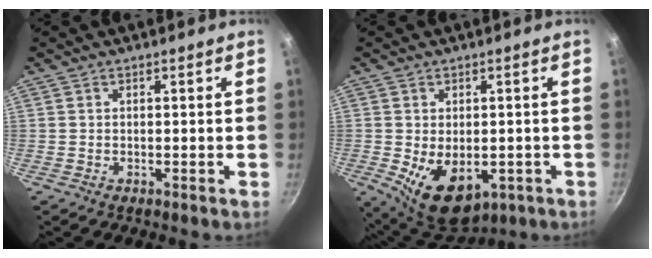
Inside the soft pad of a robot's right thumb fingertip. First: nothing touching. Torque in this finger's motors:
{"motor_torque": [-0.25, 0.78, 0.60, 0.61, 0.27]}